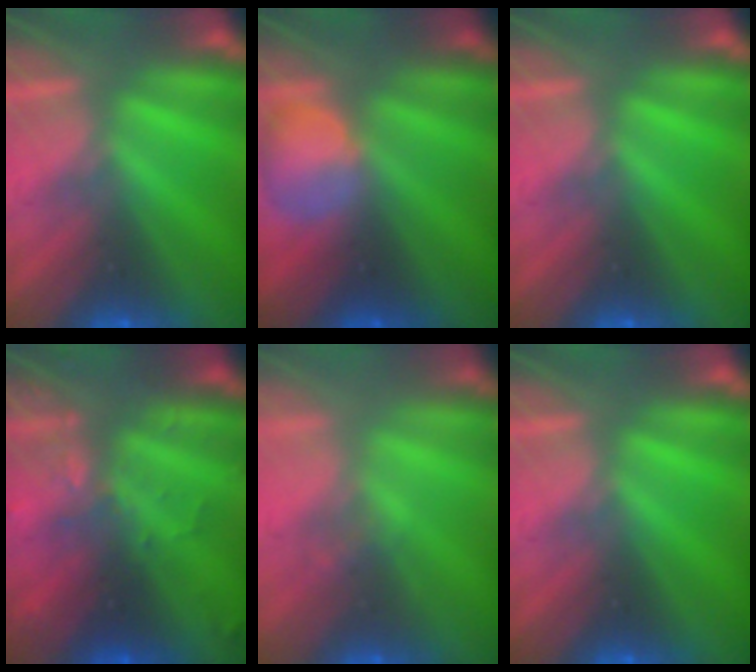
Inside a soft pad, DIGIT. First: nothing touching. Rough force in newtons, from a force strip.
{"total": 2.4}
{"total": 0.0}
{"total": 2.8}
{"total": 2.2}
{"total": 0.0}